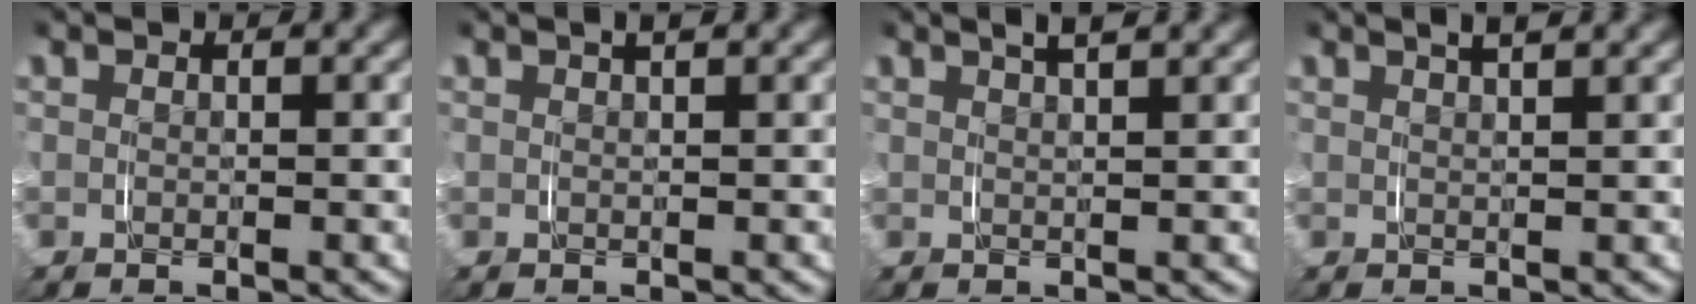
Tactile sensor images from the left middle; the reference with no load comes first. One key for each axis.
{"total": 1.2, "fx": 0.9, "fy": 0.1, "fz": 0.8, "tx": -0.013, "ty": 0.009, "tz": 0.012}
{"total": 3.2, "fx": 2.4, "fy": 0.6, "fz": 2.1, "tx": -0.029, "ty": 0.011, "tz": 0.035}
{"total": 2.8, "fx": 2.1, "fy": 0.5, "fz": 1.8, "tx": -0.024, "ty": 0.011, "tz": 0.030}